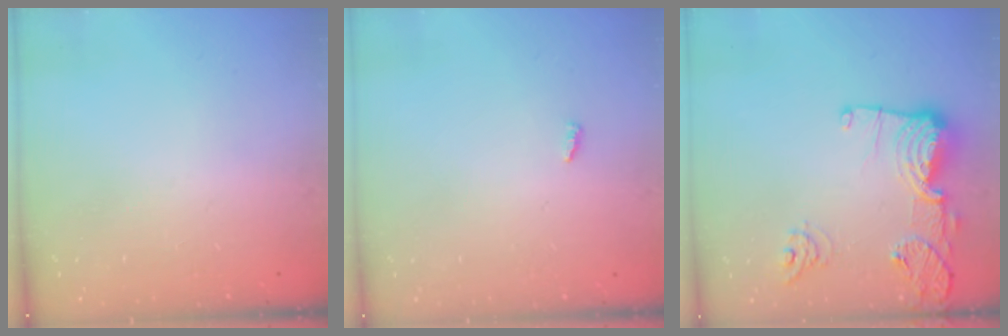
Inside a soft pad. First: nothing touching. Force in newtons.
{"total": 2.7, "press": 2.7, "slide": 0.2}
{"total": 17.1, "press": 17.0, "slide": 1.7}